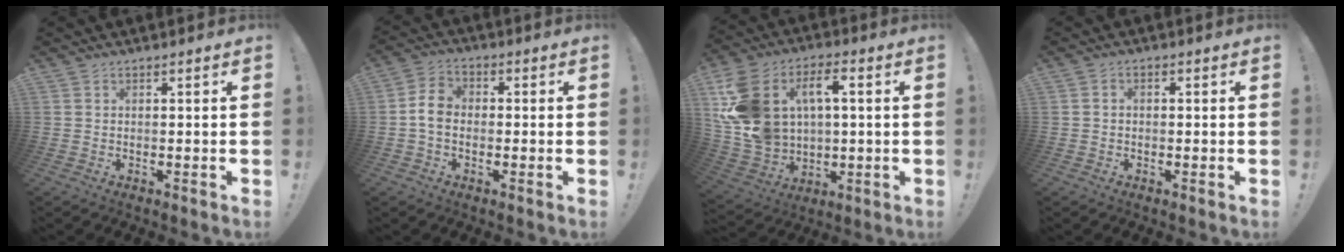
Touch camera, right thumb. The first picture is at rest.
{"total": 6.4, "force": [-1.0, 4.7, 4.3], "torque": [-0.074, 0.019, -0.014]}
{"total": 18.2, "force": [4.4, 12.9, 12.0], "torque": [-0.240, -0.005, 0.081]}
{"total": 1.3, "force": [-0.6, 0.8, 0.8], "torque": [-0.018, 0.007, -0.011]}